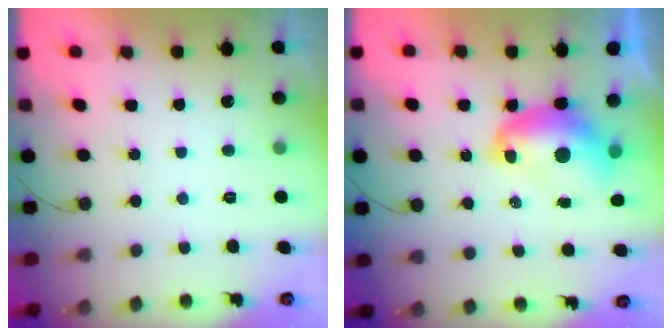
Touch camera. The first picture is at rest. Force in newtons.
{"total": 10.1, "press": 10.0, "slide": 1.1}